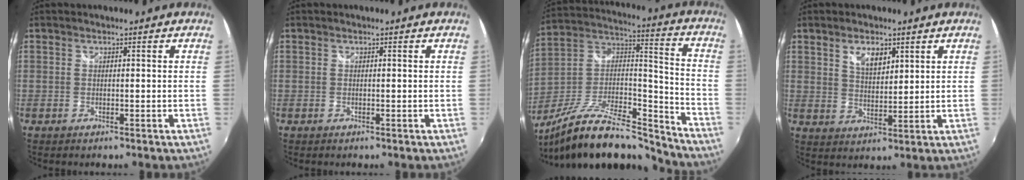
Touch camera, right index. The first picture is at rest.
{"total": 0.0}
{"total": 23.0, "force": [-18.2, 7.0, 12.2], "torque": [-0.221, -0.003, -0.305]}
{"total": 5.2, "force": [2.9, 2.6, 3.4], "torque": [-0.056, 0.003, 0.052]}